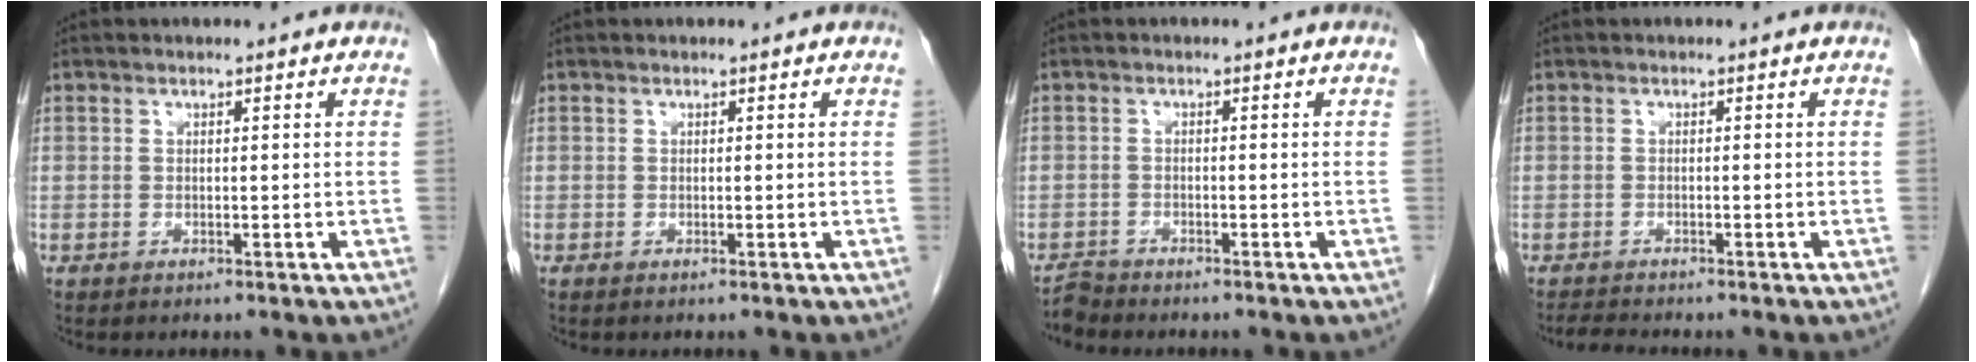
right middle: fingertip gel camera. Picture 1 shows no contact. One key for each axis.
{"total": 0.0}
{"total": 1.7, "fx": -1.7, "fy": 0.0, "fz": -0.3, "tx": 0.005, "ty": -0.008, "tz": -0.030}
{"total": 1.9, "fx": -1.9, "fy": -0.1, "fz": 0.4, "tx": -0.012, "ty": -0.009, "tz": -0.032}